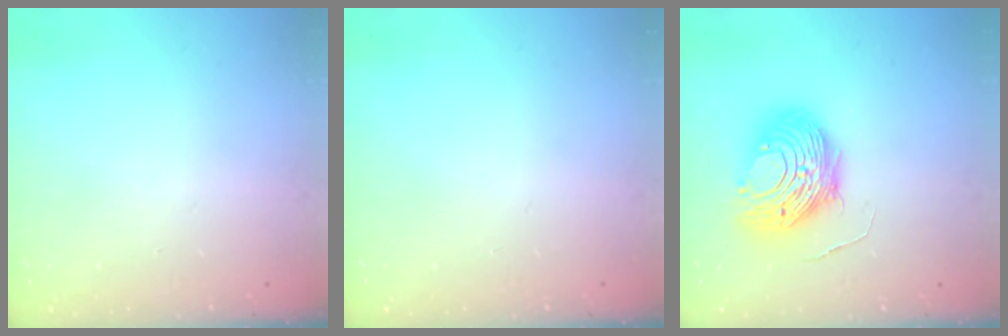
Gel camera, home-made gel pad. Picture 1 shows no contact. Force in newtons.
{"total": 0.0}
{"total": 12.5, "press": 12.4, "slide": 1.4}